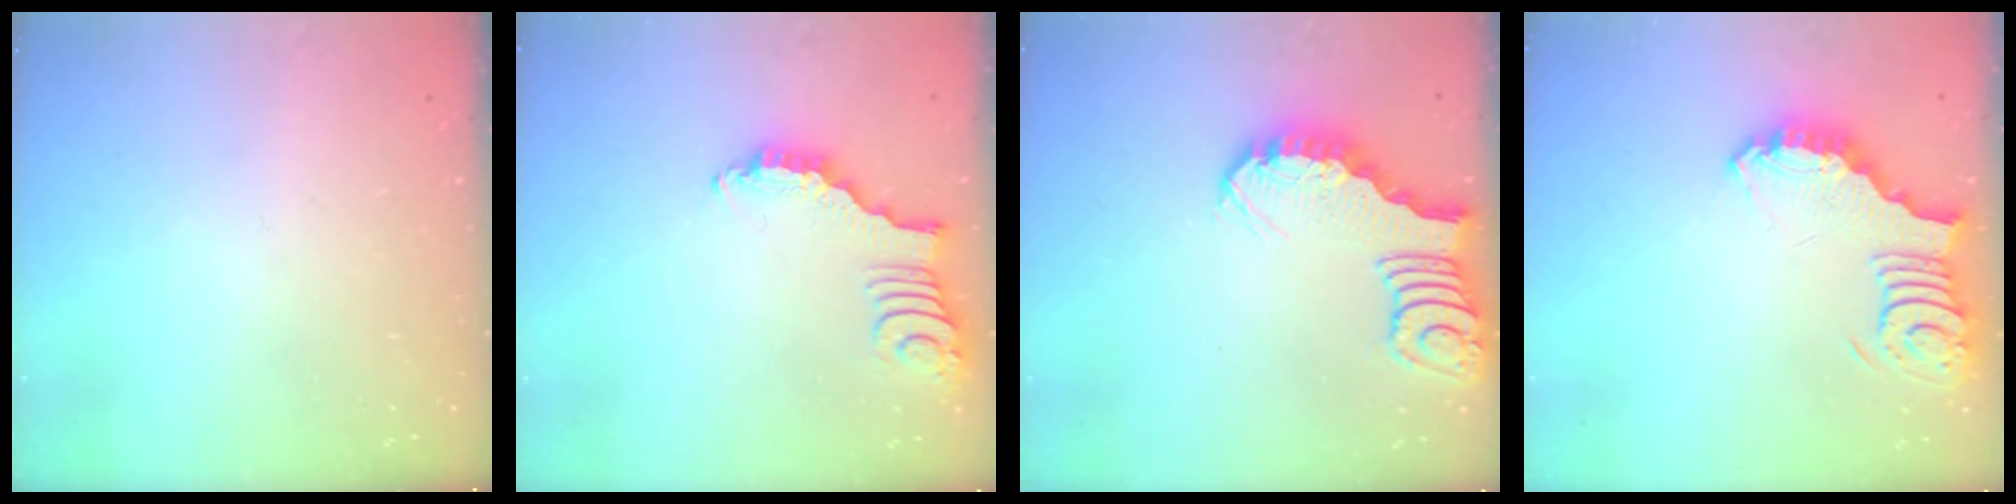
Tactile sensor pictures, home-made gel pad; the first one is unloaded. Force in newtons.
{"total": 2.8, "press": 2.8, "slide": 0.4}
{"total": 2.9, "press": 2.8, "slide": 0.4}
{"total": 3.5, "press": 3.5, "slide": 0.3}